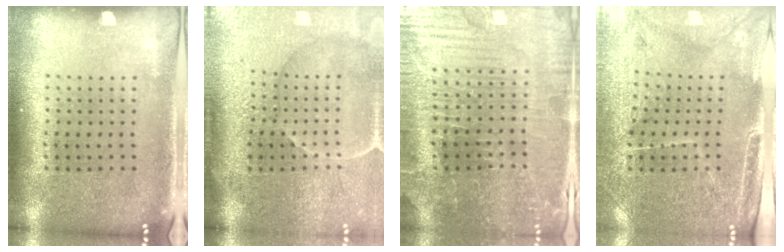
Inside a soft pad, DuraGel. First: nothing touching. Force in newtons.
{"total": 4.5, "press": 3.9, "slide": 2.3}
{"total": 3.6, "press": 3.6, "slide": 0.4}
{"total": 3.2, "press": 3.1, "slide": 0.9}